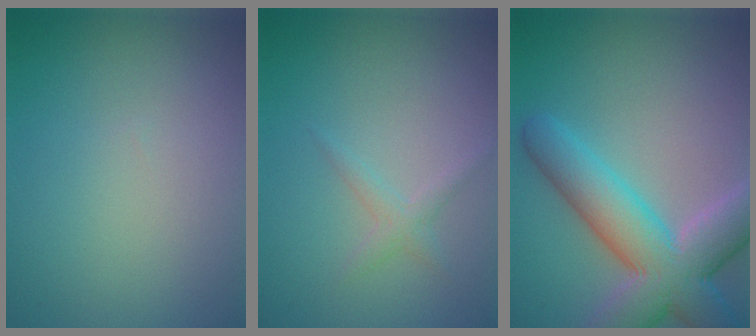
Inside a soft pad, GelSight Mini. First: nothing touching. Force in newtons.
{"total": 1.2, "press": 1.2, "slide": 0.1}
{"total": 9.0, "press": 9.0, "slide": 0.4}